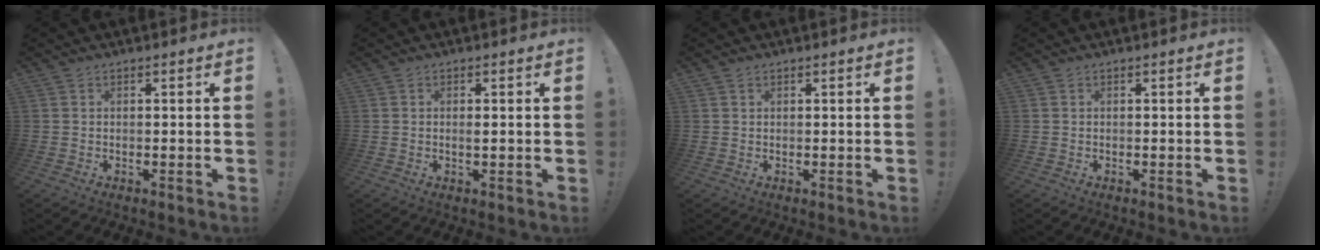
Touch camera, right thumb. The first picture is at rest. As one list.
[{"total": 0.7, "force": [0.0, -0.1, 0.7], "torque": [-0.006, -0.004, -0.002]}, {"total": 0.7, "force": [0.6, 0.3, 0.2], "torque": [-0.001, -0.001, 0.011]}, {"total": 0.0}]